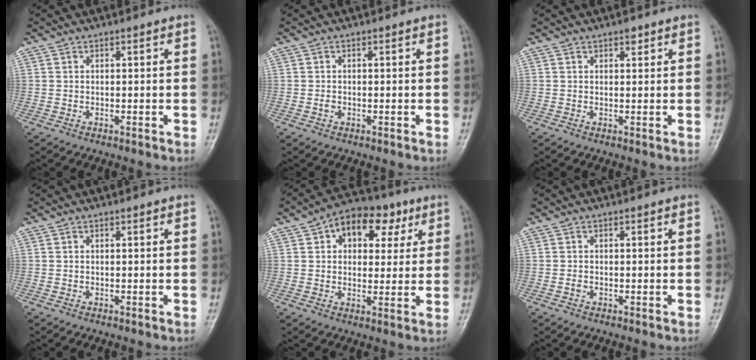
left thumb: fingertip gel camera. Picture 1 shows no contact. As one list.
[{"total": 0.9, "force": [-0.3, 0.7, 0.6], "torque": [-0.006, 0.001, -0.006]}, {"total": 1.4, "force": [0.9, 0.7, 0.8], "torque": [-0.005, -0.003, 0.011]}, {"total": 0.0}, {"total": 12.5, "force": [5.1, 8.2, 7.9], "torque": [-0.065, 0.007, 0.069]}, {"total": 0.8, "force": [-0.3, 0.5, 0.5], "torque": [-0.006, 0.000, -0.008]}]